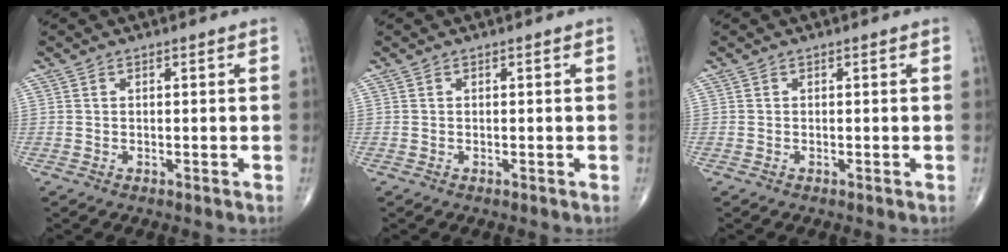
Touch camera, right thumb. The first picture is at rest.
{"total": 0.0}
{"total": 0.0}